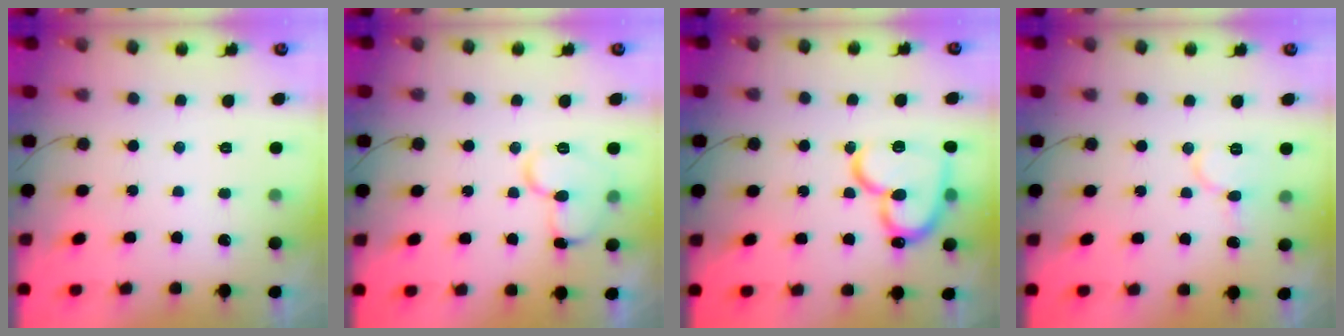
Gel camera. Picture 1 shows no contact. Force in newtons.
{"total": 10.5, "press": 10.5, "slide": 1.1}
{"total": 19.0, "press": 18.8, "slide": 2.4}
{"total": 8.3, "press": 8.2, "slide": 0.7}